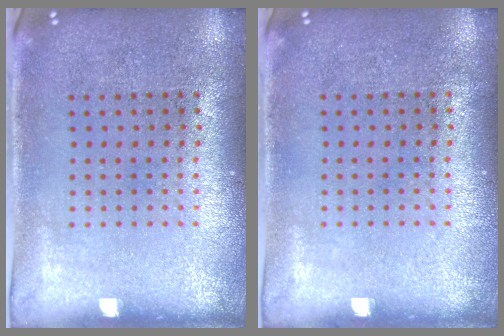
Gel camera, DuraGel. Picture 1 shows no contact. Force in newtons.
{"total": 0.0}